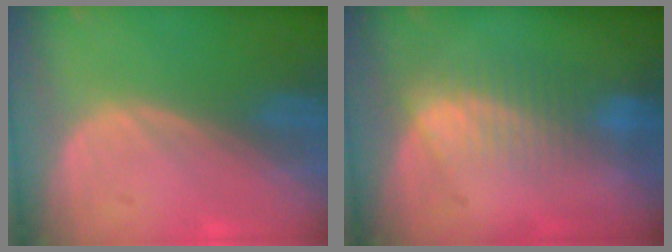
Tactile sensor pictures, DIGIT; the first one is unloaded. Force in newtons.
{"total": 7.4, "press": 6.3, "slide": 3.8}